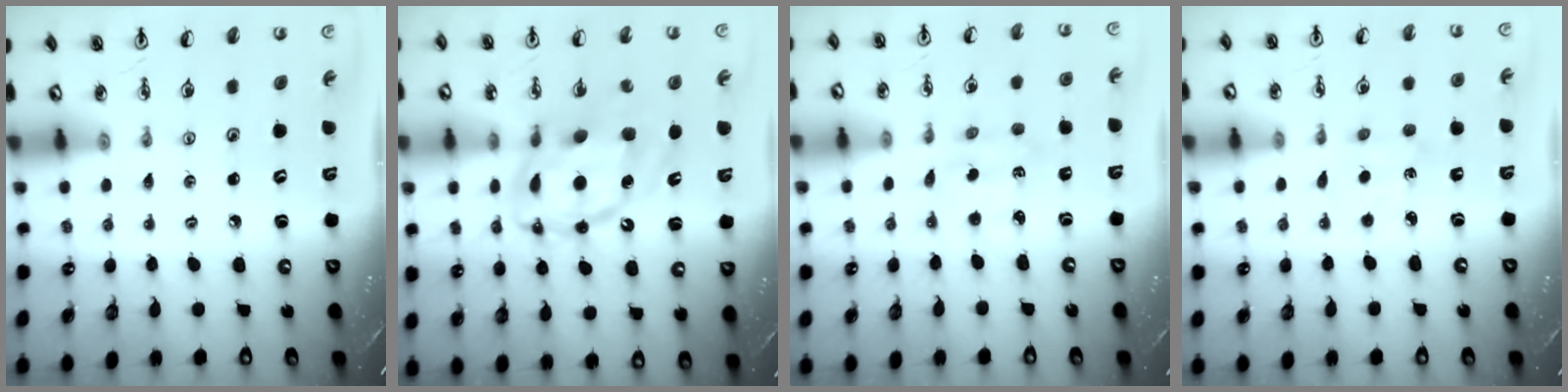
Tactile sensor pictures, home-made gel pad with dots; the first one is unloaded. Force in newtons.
{"total": 14.9, "press": 14.8, "slide": 1.3}
{"total": 2.3, "press": 2.3, "slide": 0.6}
{"total": 4.3, "press": 4.3, "slide": 0.3}